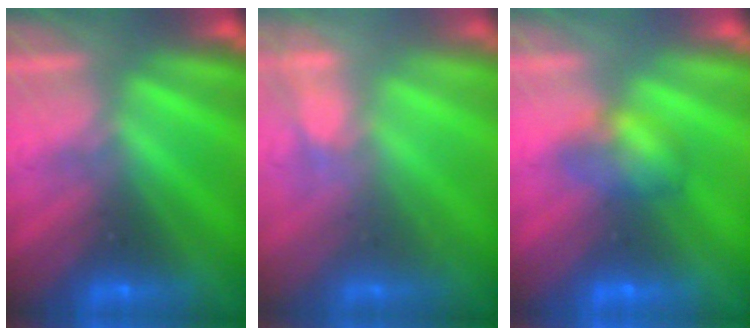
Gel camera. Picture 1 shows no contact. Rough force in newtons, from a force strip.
{"total": 2.9}
{"total": 4.6}